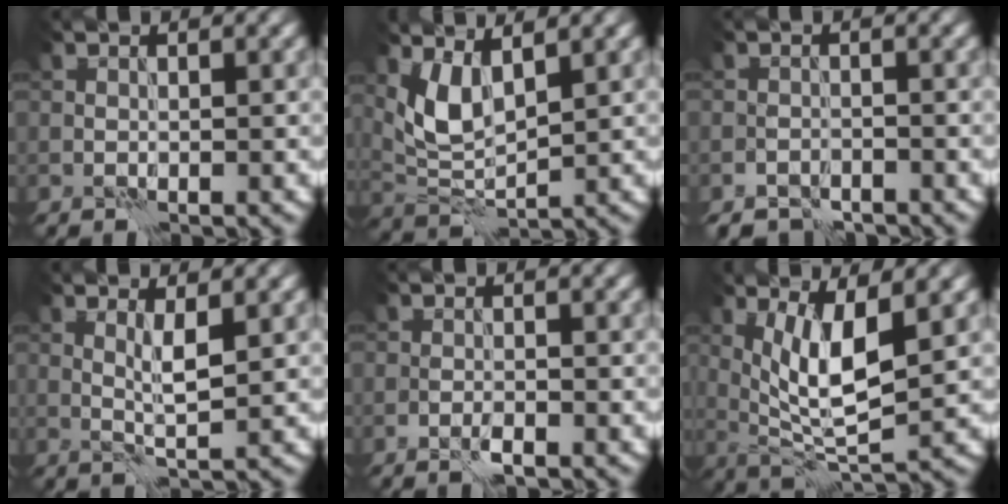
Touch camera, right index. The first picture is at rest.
{"total": 4.2, "force": [2.2, 1.7, 3.1], "torque": [-0.071, -0.007, 0.048]}
{"total": 2.9, "force": [-2.6, 1.3, 0.4], "torque": [-0.002, -0.001, -0.044]}
{"total": 2.1, "force": [1.0, 0.0, 1.8], "torque": [-0.036, -0.005, 0.020]}
{"total": 0.8, "force": [-0.5, 0.0, 0.6], "torque": [-0.014, -0.001, -0.012]}
{"total": 6.2, "force": [1.5, 1.9, 5.8], "torque": [-0.112, -0.013, 0.033]}